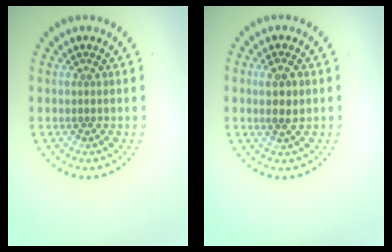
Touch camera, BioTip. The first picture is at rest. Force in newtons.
{"total": 2.3, "press": 2.2, "slide": 0.7}